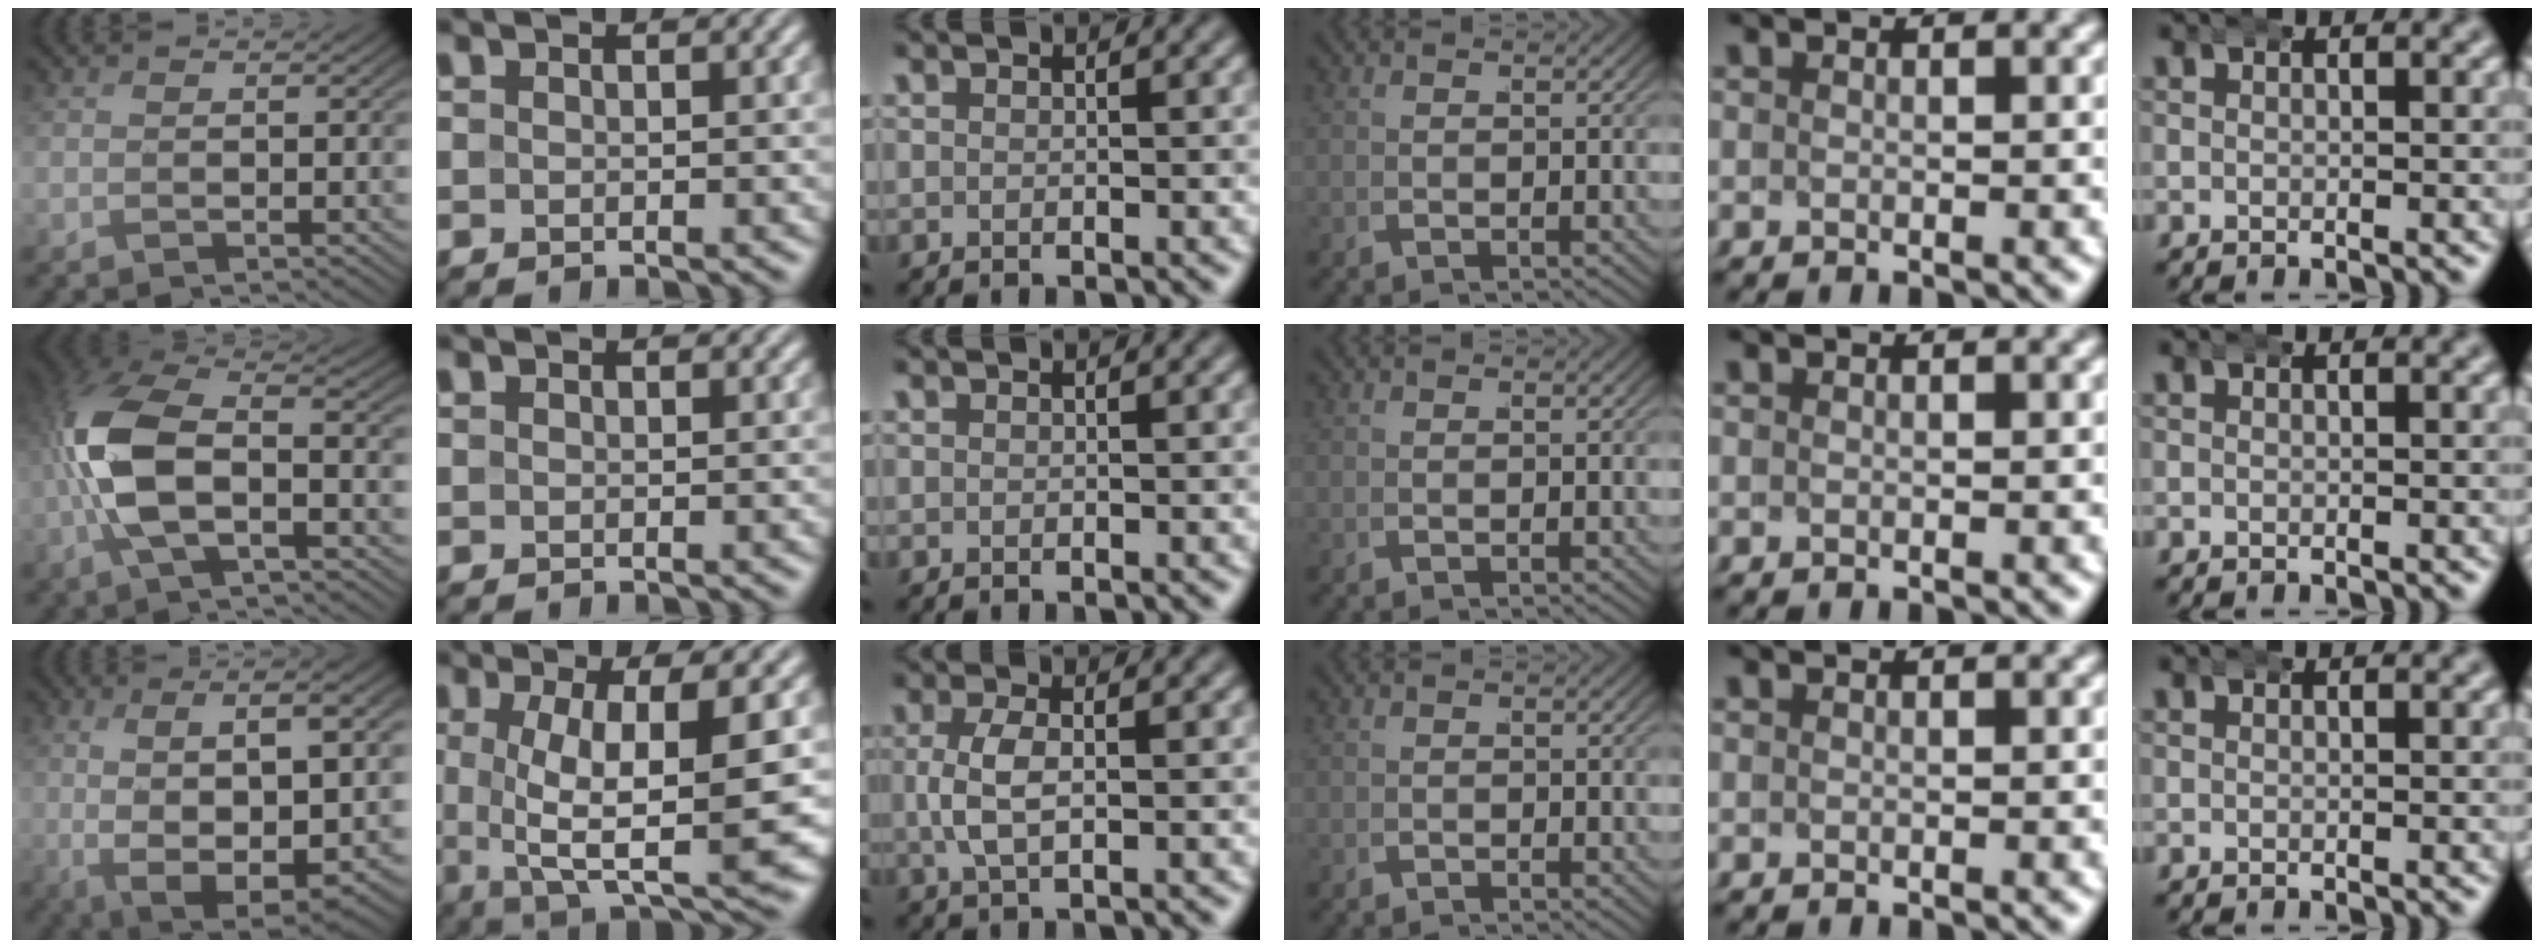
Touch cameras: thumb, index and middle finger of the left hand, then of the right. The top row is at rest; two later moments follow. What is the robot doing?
{"motion": "wrap", "object": "bandana"}